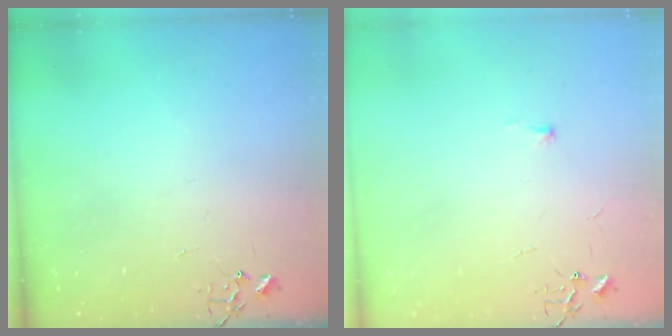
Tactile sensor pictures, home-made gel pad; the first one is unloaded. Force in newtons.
{"total": 3.4, "press": 3.4, "slide": 0.5}